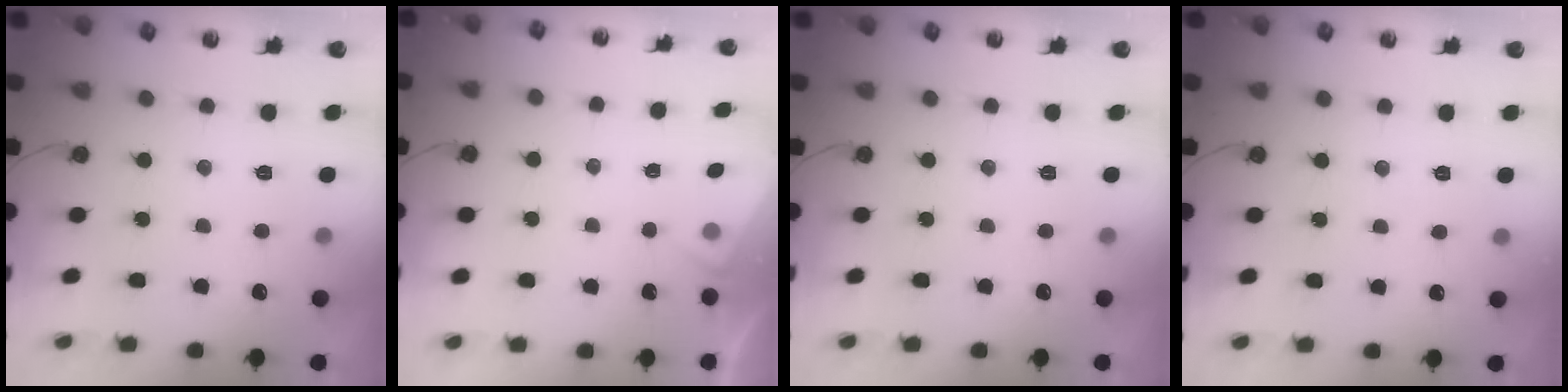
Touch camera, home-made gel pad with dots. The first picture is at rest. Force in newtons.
{"total": 2.6, "press": 2.6, "slide": 0.4}
{"total": 0.0}
{"total": 5.1, "press": 5.0, "slide": 0.6}